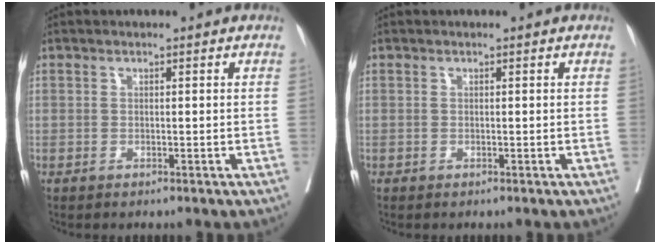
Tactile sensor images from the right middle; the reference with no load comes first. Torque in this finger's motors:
{"motor_torque": [0.22, -0.03, 0.04, 0.01]}